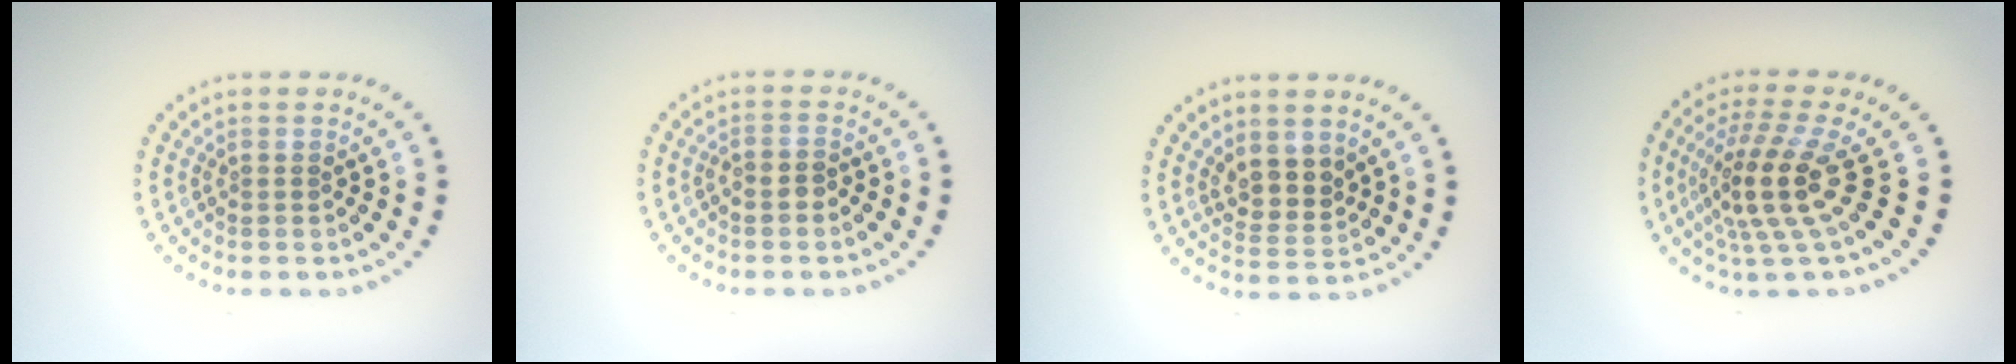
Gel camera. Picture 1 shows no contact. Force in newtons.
{"total": 1.1, "press": 0.9, "slide": 0.7}
{"total": 2.5, "press": 2.1, "slide": 1.3}
{"total": 4.9, "press": 3.5, "slide": 3.4}